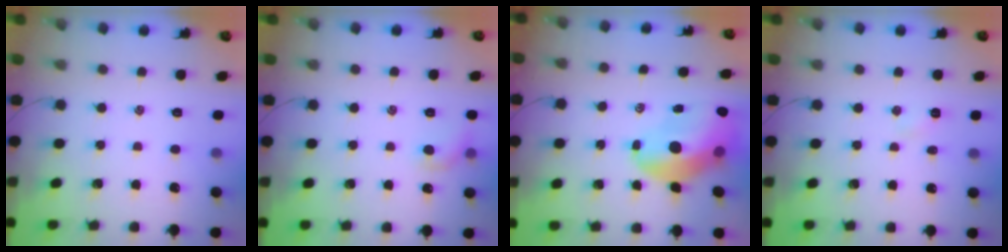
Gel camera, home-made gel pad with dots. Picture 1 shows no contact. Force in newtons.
{"total": 6.6, "press": 6.5, "slide": 1.4}
{"total": 13.9, "press": 13.4, "slide": 3.7}
{"total": 2.4, "press": 2.3, "slide": 0.8}